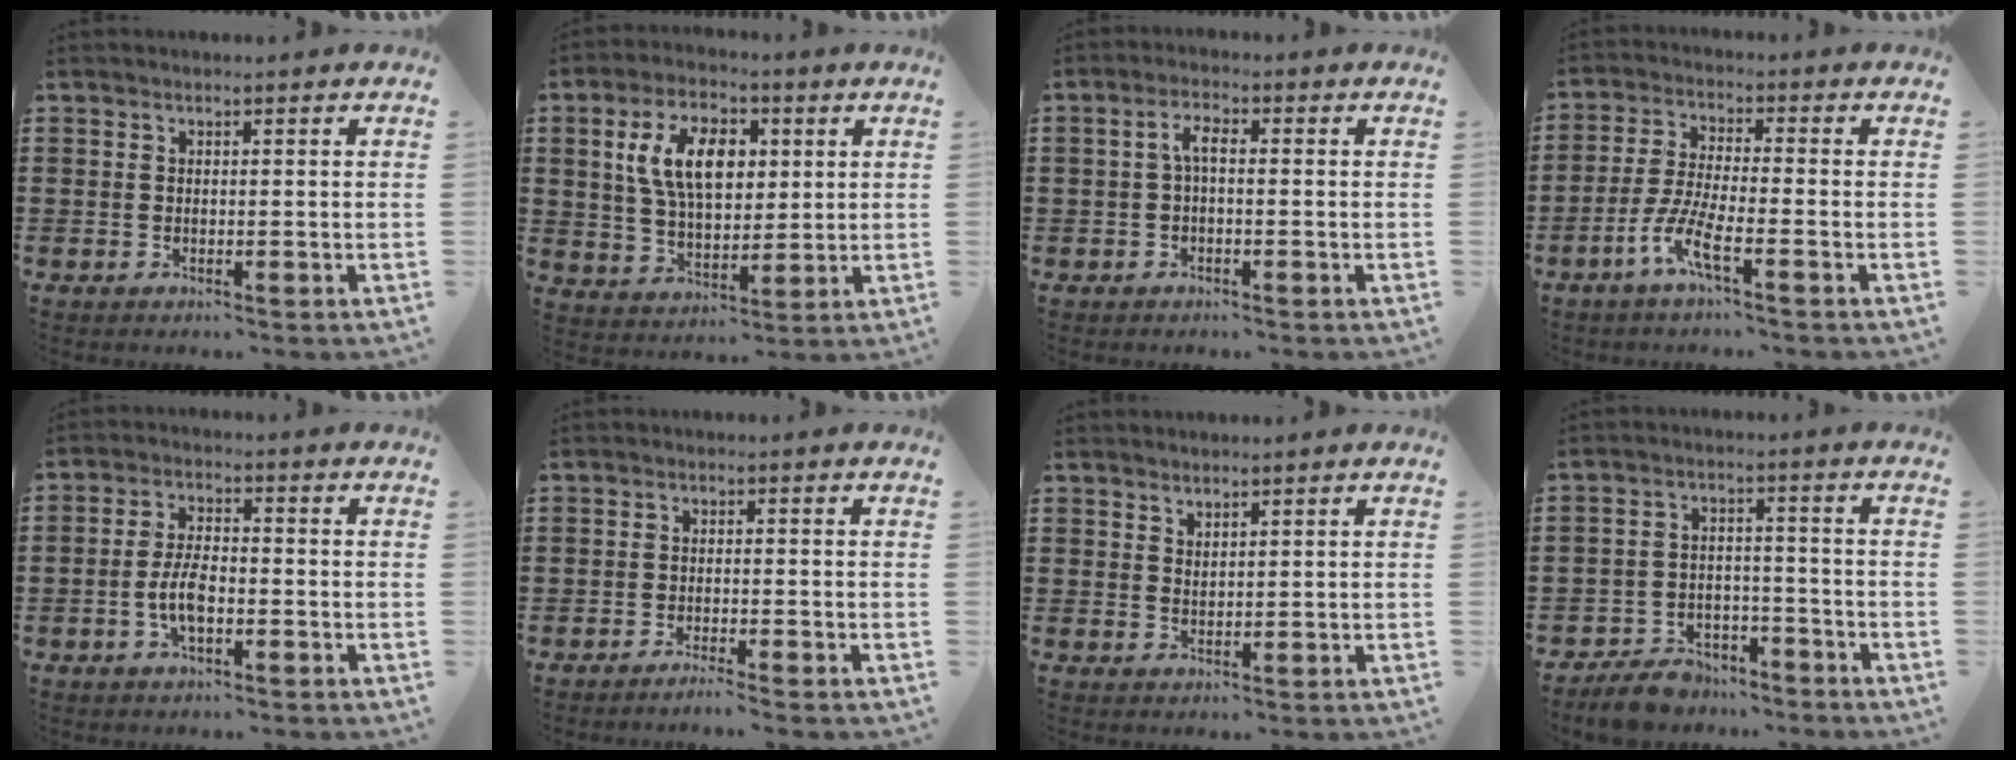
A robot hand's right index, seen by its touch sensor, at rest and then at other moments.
{"total": 10.1, "force": [2.8, 5.8, 7.7], "torque": [-0.171, 0.019, 0.050]}
{"total": 2.8, "force": [-0.2, 0.9, 2.6], "torque": [-0.058, 0.004, -0.009]}
{"total": 6.5, "force": [-3.8, 1.0, 5.1], "torque": [-0.132, -0.015, -0.081]}
{"total": 5.3, "force": [-1.5, 2.4, 4.5], "torque": [-0.106, 0.000, -0.034]}
{"total": 1.6, "force": [-1.4, -0.3, 0.6], "torque": [-0.009, 0.000, -0.027]}
{"total": 1.5, "force": [1.5, 0.3, -0.1], "torque": [-0.001, 0.001, 0.030]}
{"total": 5.2, "force": [-4.9, 1.9, 0.6], "torque": [-0.012, 0.017, -0.095]}